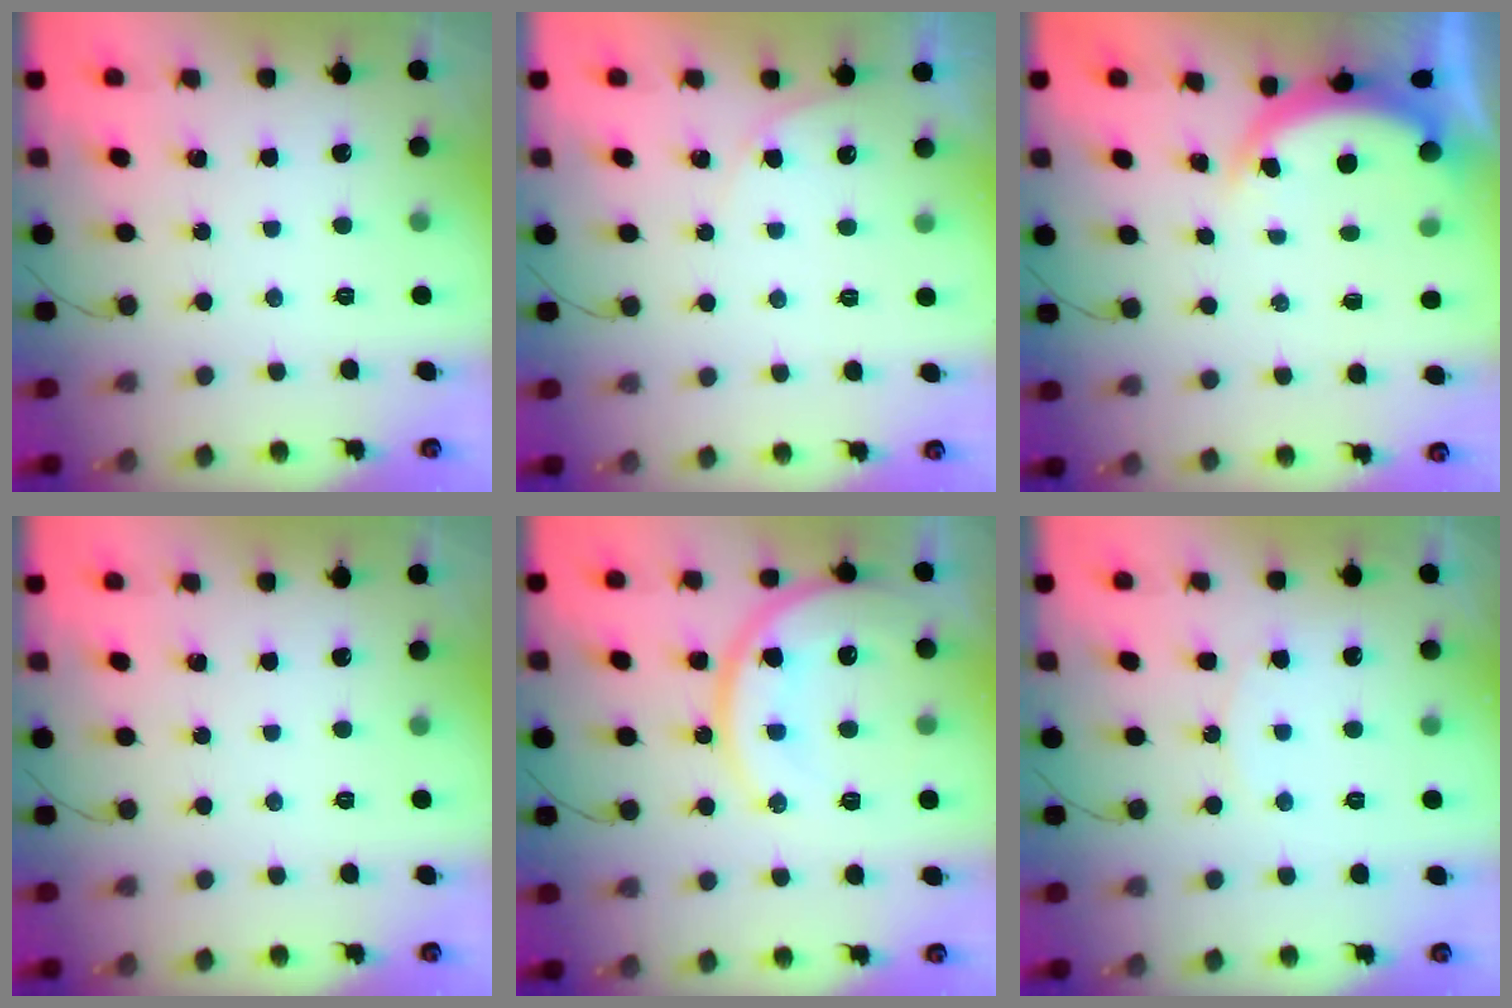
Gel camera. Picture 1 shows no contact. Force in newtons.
{"total": 3.3, "press": 2.8, "slide": 1.8}
{"total": 5.0, "press": 4.8, "slide": 1.3}
{"total": 0.0}
{"total": 15.6, "press": 15.5, "slide": 1.7}
{"total": 7.8, "press": 7.8, "slide": 0.5}